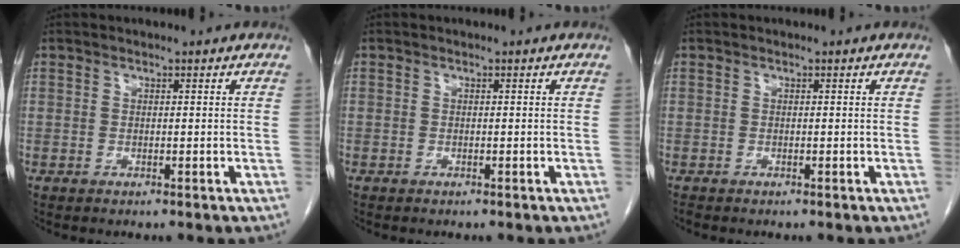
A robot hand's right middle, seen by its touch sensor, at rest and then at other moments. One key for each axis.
{"total": 0.0}
{"total": 0.0}